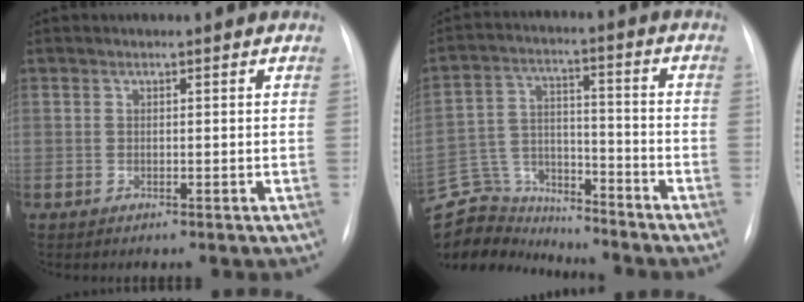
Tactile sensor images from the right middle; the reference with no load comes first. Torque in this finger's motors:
{"motor_torque": [-0.01, -0.01, -0.10, -0.08]}